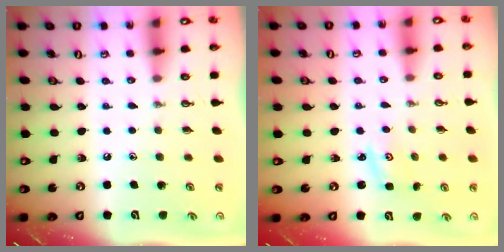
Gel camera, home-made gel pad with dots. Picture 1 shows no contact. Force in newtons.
{"total": 1.7, "press": 1.7, "slide": 0.2}